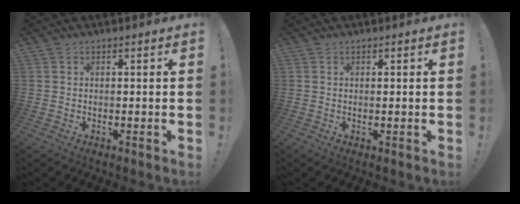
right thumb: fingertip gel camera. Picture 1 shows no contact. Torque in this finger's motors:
{"motor_torque": [-0.11, -0.24, 0.00, 0.06, -0.02]}